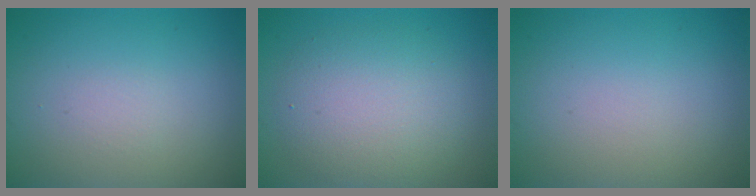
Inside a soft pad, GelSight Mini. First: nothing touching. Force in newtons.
{"total": 5.3, "press": 5.3, "slide": 0.0}
{"total": 0.0}